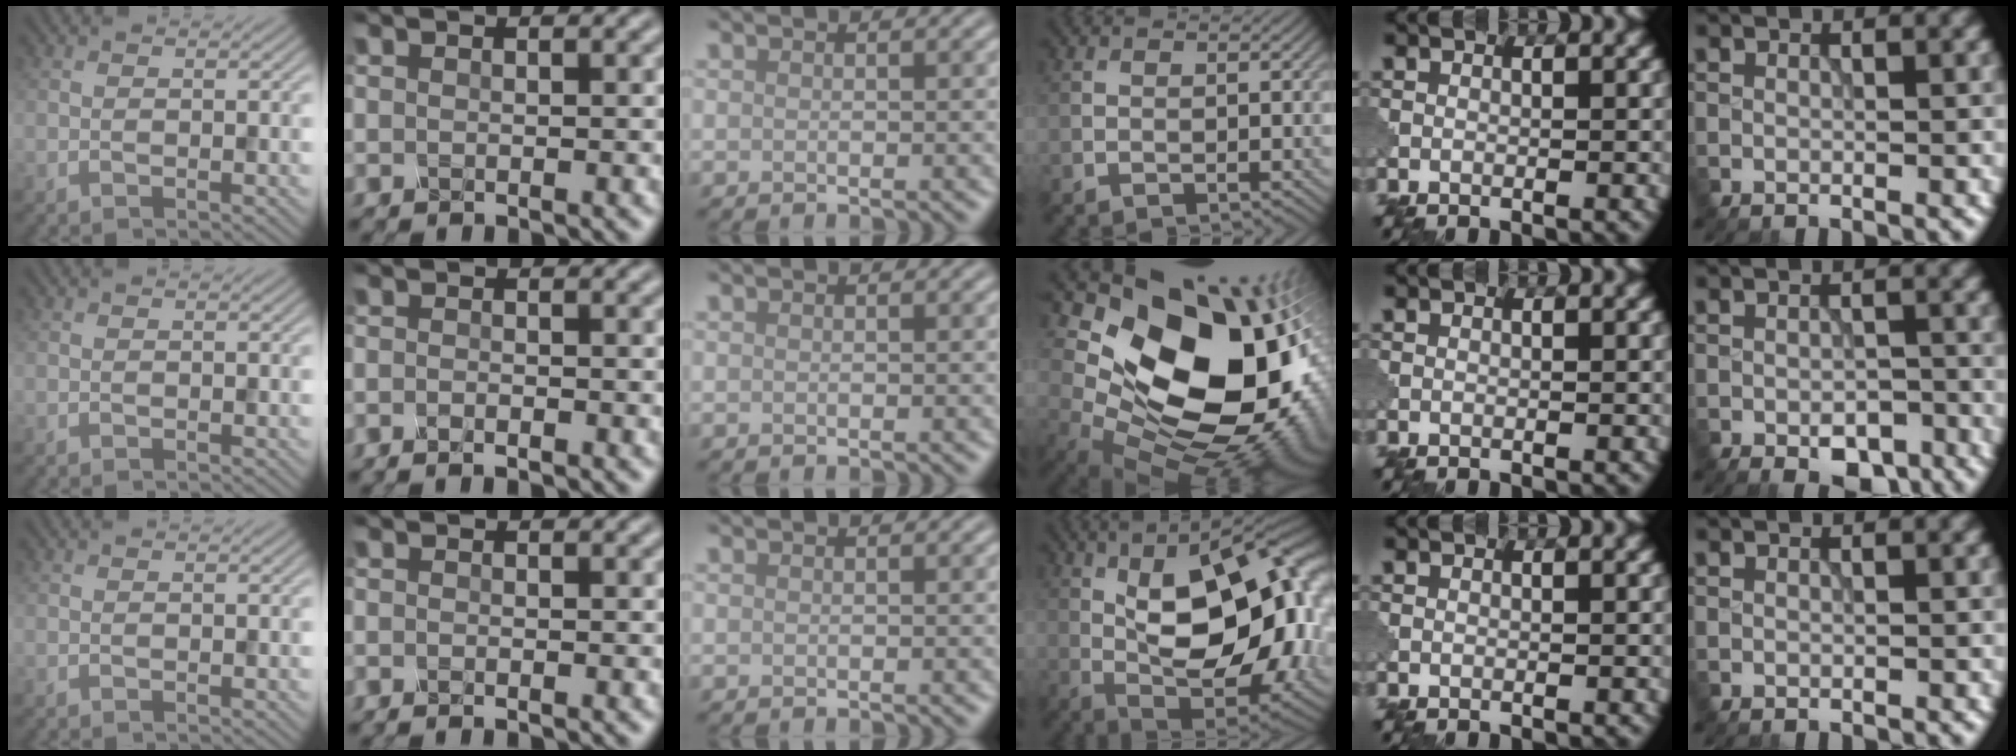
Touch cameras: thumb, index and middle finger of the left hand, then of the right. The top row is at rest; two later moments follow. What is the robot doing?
{"motion": "shake", "object": "sieve"}